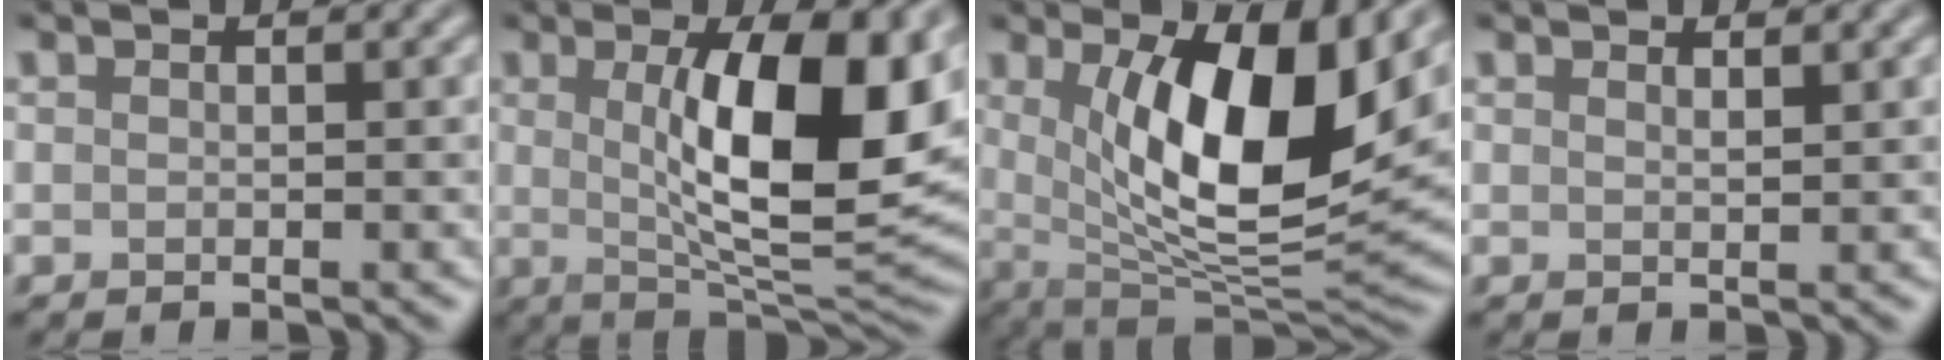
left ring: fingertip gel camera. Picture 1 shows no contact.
{"total": 12.1, "force": [1.9, 3.8, 11.4], "torque": [-0.165, -0.007, 0.035]}
{"total": 11.6, "force": [2.6, 4.2, 10.5], "torque": [-0.164, -0.015, 0.047]}
{"total": 1.0, "force": [0.8, 0.2, 0.4], "torque": [-0.001, 0.000, 0.014]}